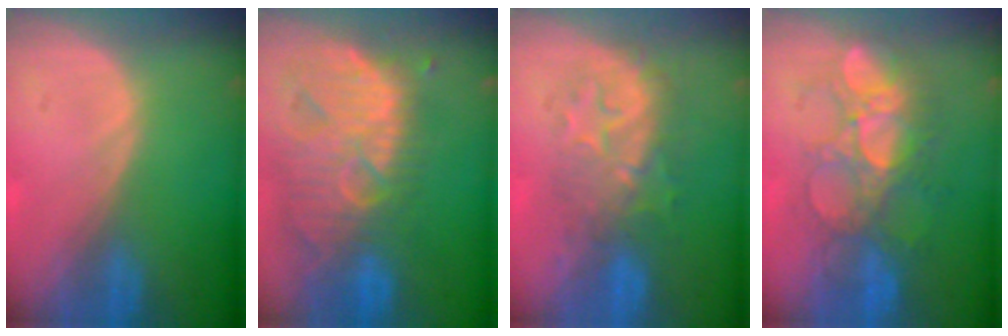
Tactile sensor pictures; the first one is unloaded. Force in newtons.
{"total": 13.2, "press": 11.4, "slide": 6.6}
{"total": 8.1, "press": 8.0, "slide": 1.1}
{"total": 9.1, "press": 8.9, "slide": 1.9}